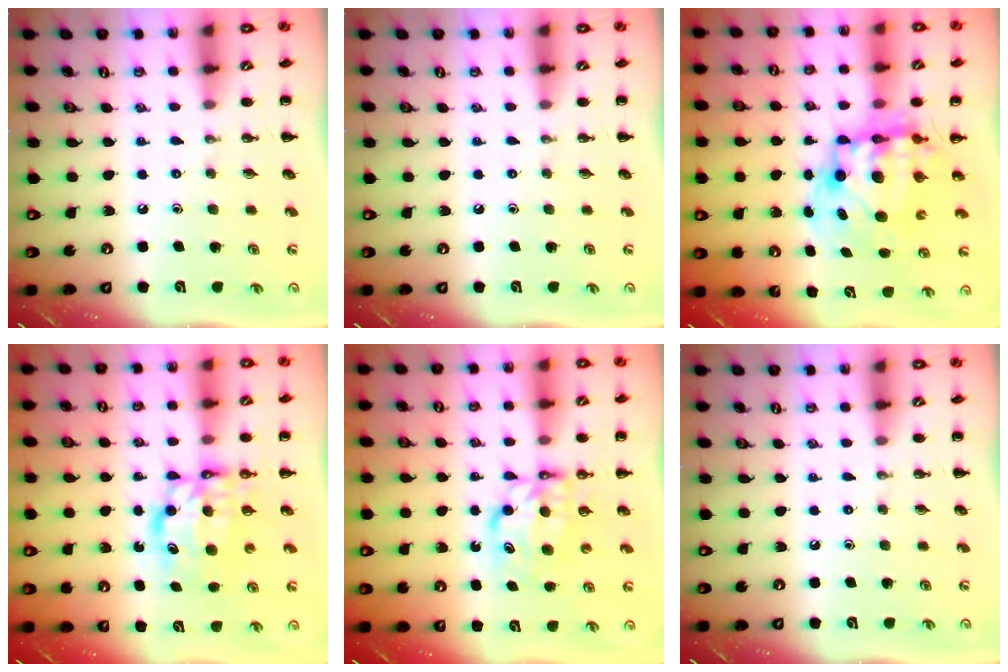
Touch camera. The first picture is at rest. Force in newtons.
{"total": 0.0}
{"total": 11.4, "press": 11.0, "slide": 2.9}
{"total": 7.9, "press": 7.7, "slide": 1.4}
{"total": 6.8, "press": 6.7, "slide": 0.5}
{"total": 0.0}